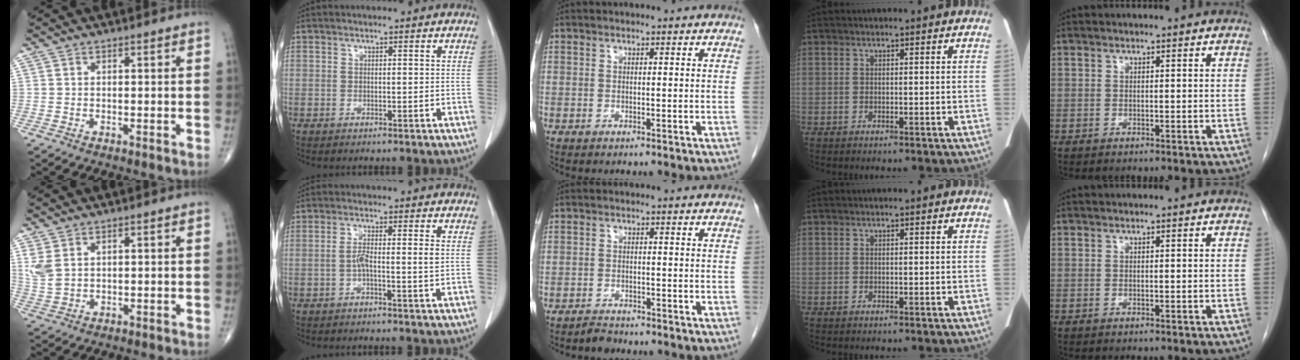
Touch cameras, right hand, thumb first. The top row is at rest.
{"thumb": {"total": 4.2, "force": [1.7, 2.5, 2.9], "torque": [-0.071, -0.002, 0.046]}, "index": {"total": 3.4, "force": [-0.4, 0.0, 3.4], "torque": [-0.063, 0.002, -0.007]}, "middle": {"total": 1.4, "force": [-1.4, 0.2, -0.1], "torque": [0.001, -0.003, -0.024]}}